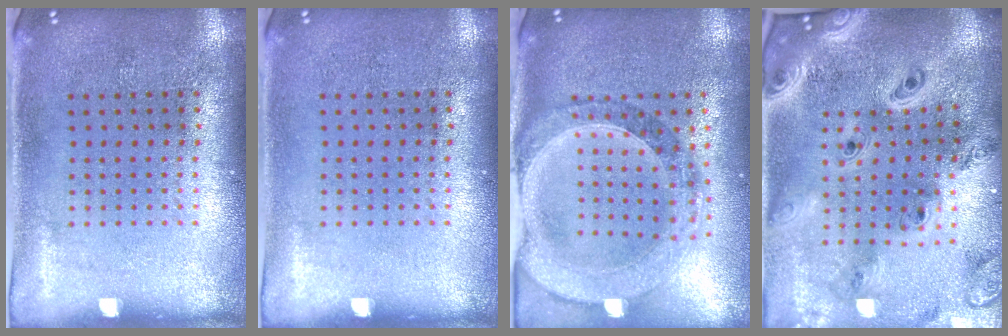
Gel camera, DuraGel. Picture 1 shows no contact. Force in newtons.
{"total": 0.0}
{"total": 1.5, "press": 1.4, "slide": 0.5}
{"total": 4.0, "press": 3.0, "slide": 2.6}